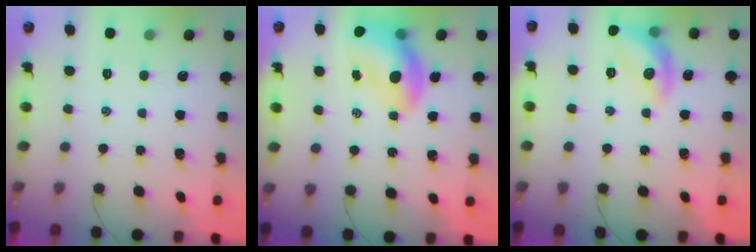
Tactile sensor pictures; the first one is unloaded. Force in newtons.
{"total": 13.7, "press": 13.0, "slide": 4.2}
{"total": 12.7, "press": 12.7, "slide": 0.9}